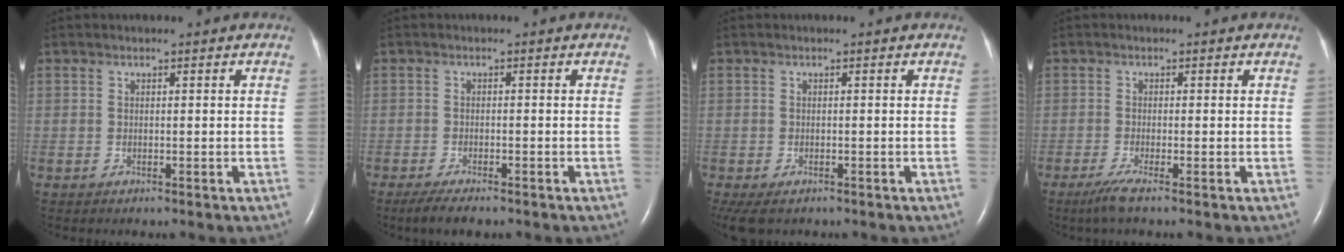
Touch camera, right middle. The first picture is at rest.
{"total": 3.9, "force": [-3.0, 0.8, 2.4], "torque": [-0.046, -0.010, -0.046]}
{"total": 4.4, "force": [-3.0, 2.3, 2.3], "torque": [-0.048, -0.012, -0.049]}
{"total": 2.5, "force": [-1.7, -0.2, 1.9], "torque": [-0.048, -0.011, -0.039]}